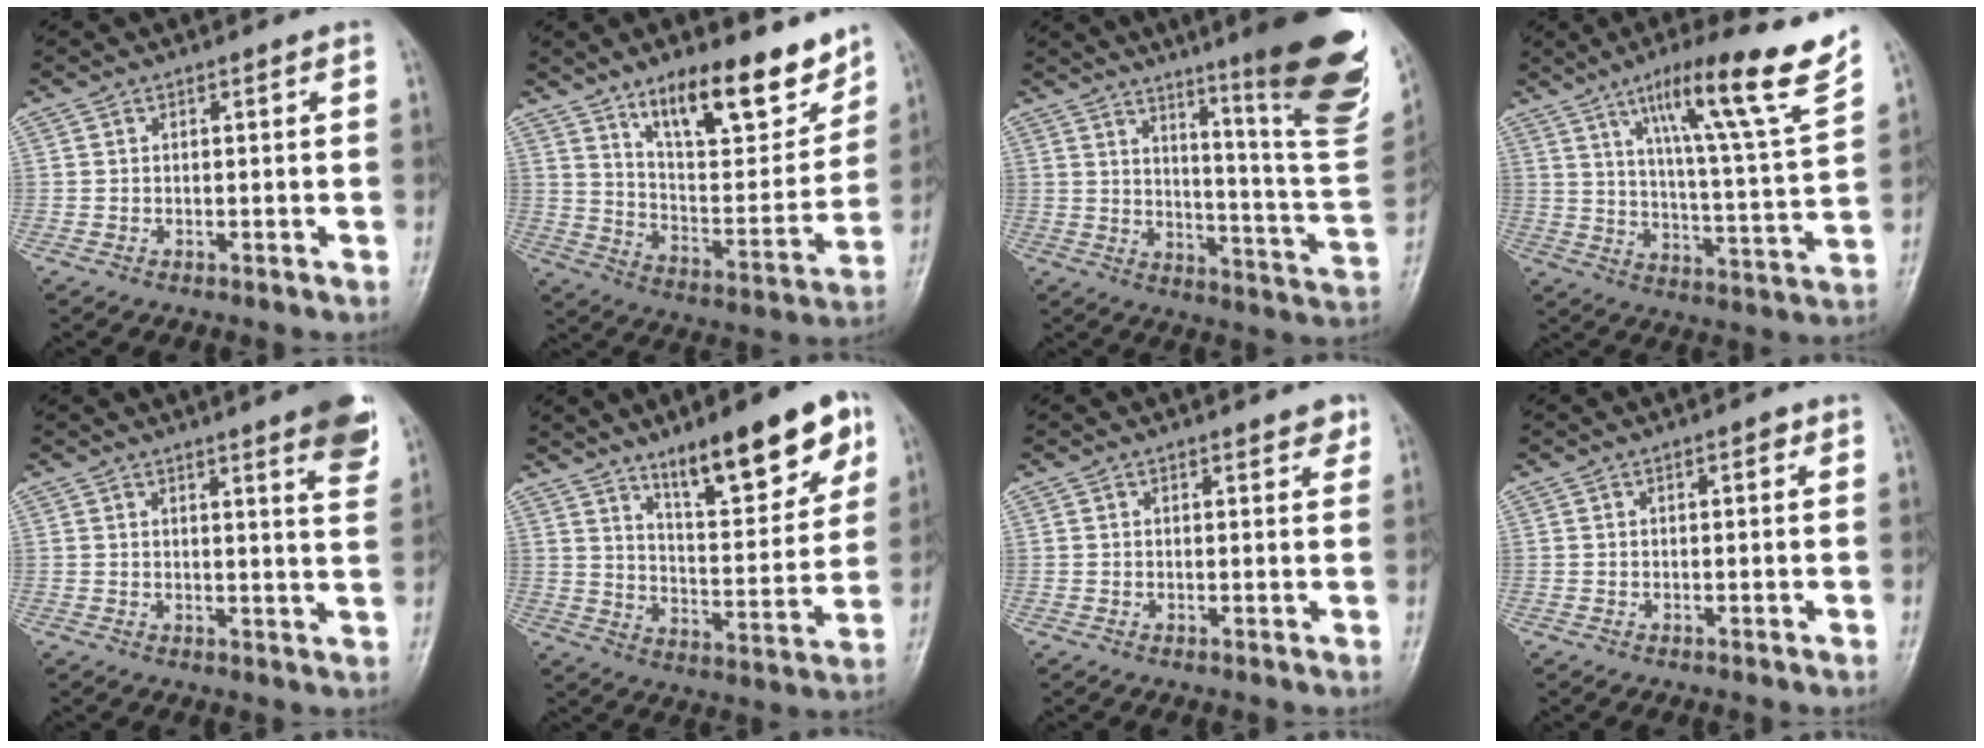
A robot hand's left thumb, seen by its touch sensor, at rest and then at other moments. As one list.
[{"total": 18.3, "force": [12.5, 6.3, 11.7], "torque": [-0.136, -0.080, 0.211]}, {"total": 25.4, "force": [14.9, 3.2, 20.3], "torque": [-0.237, -0.083, 0.206]}, {"total": 19.4, "force": [12.1, 1.1, 15.1], "torque": [-0.208, -0.059, 0.184]}, {"total": 8.9, "force": [5.6, 1.1, 6.9], "torque": [-0.071, -0.027, 0.060]}, {"total": 17.9, "force": [10.8, 5.4, 13.2], "torque": [-0.156, -0.053, 0.174]}, {"total": 2.5, "force": [1.9, 0.9, 1.4], "torque": [-0.004, -0.008, 0.021]}, {"total": 1.3, "force": [0.6, 0.5, 1.0], "torque": [-0.012, 0.001, 0.006]}]